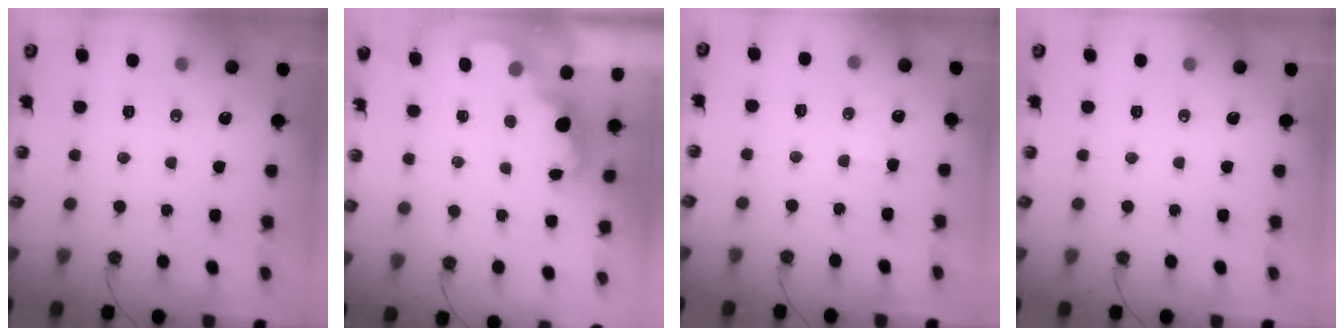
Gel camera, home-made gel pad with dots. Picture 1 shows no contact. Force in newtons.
{"total": 2.3, "press": 2.3, "slide": 0.5}
{"total": 3.3, "press": 3.1, "slide": 1.0}
{"total": 0.0}